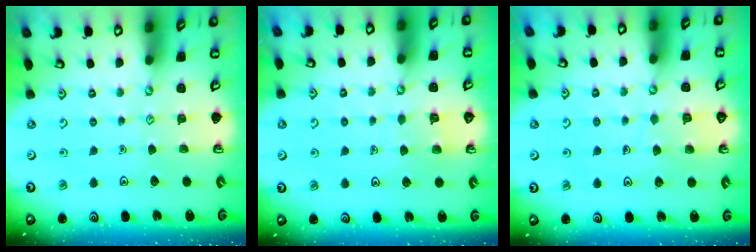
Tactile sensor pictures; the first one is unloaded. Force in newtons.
{"total": 4.3, "press": 4.3, "slide": 0.4}
{"total": 6.5, "press": 6.5, "slide": 0.4}